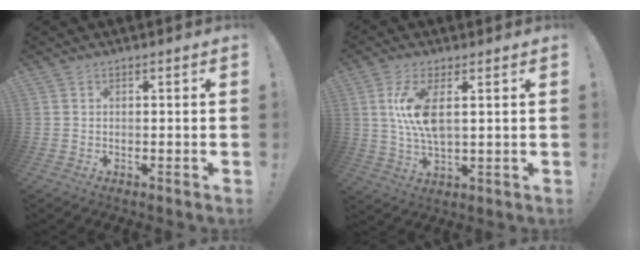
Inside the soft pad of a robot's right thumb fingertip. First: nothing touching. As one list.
[{"total": 10.1, "force": [2.6, 3.6, 9.1], "torque": [-0.166, -0.018, 0.042]}]